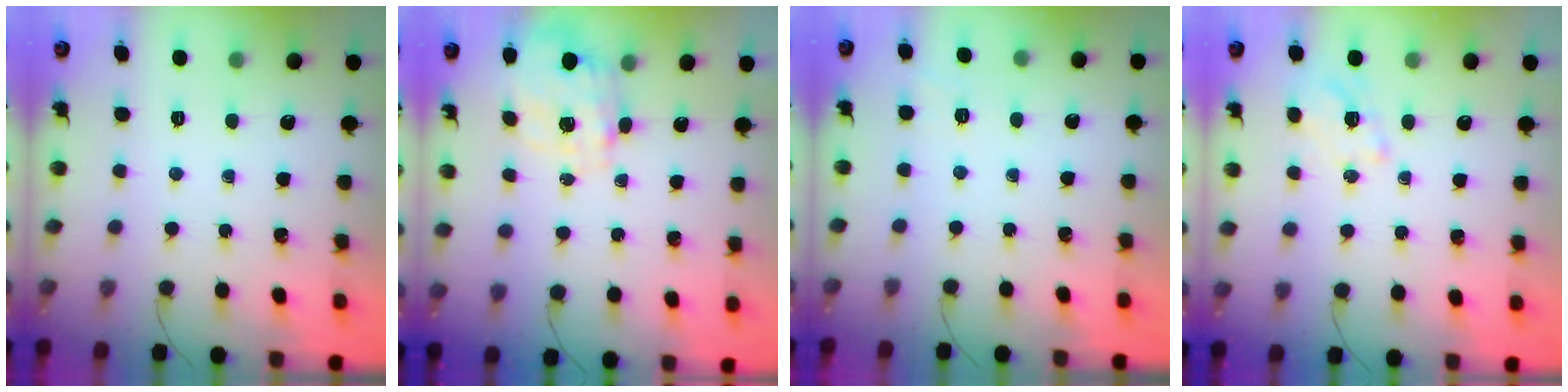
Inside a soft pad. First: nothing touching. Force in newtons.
{"total": 2.5, "press": 2.3, "slide": 1.0}
{"total": 1.6, "press": 0.2, "slide": 1.6}
{"total": 1.5, "press": 0.9, "slide": 1.1}